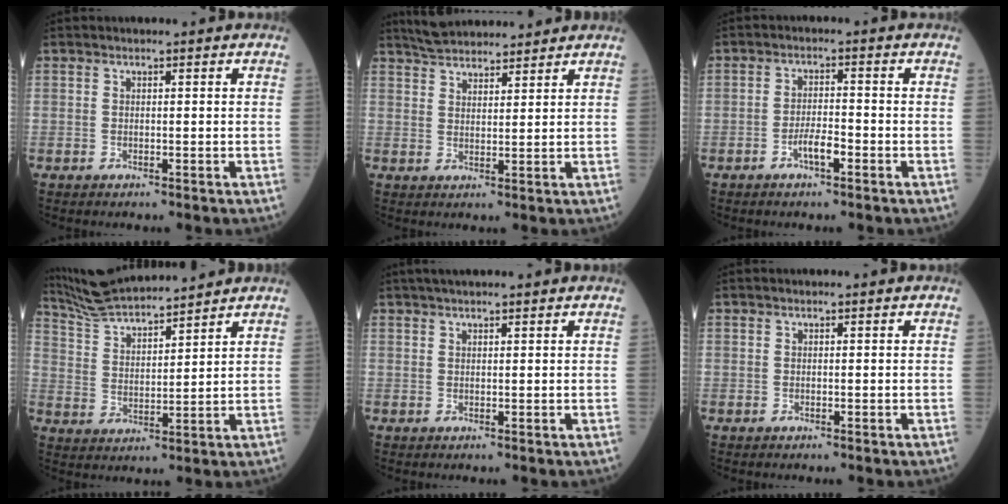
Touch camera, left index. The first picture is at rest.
{"total": 8.0, "force": [7.5, 1.6, 2.2], "torque": [-0.040, 0.024, 0.126]}
{"total": 3.3, "force": [-1.9, 0.6, 2.5], "torque": [-0.046, -0.004, -0.039]}
{"total": 11.8, "force": [11.3, 0.5, 3.6], "torque": [-0.078, 0.020, 0.212]}
{"total": 4.3, "force": [3.6, 0.4, 2.4], "torque": [-0.029, 0.028, 0.055]}
{"total": 0.0}